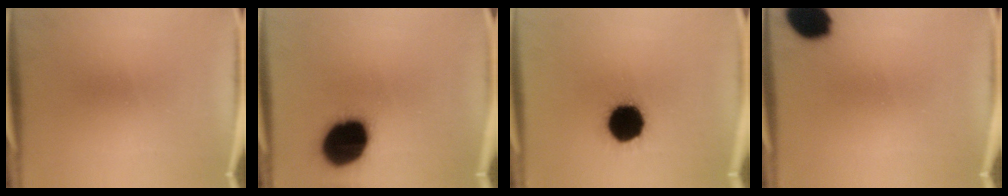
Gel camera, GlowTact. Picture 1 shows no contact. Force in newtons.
{"total": 19.3}
{"total": 16.9}
{"total": 11.9}